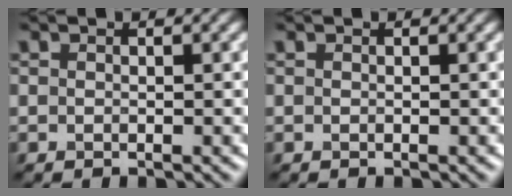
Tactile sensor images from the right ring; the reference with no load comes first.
{"total": 0.0}